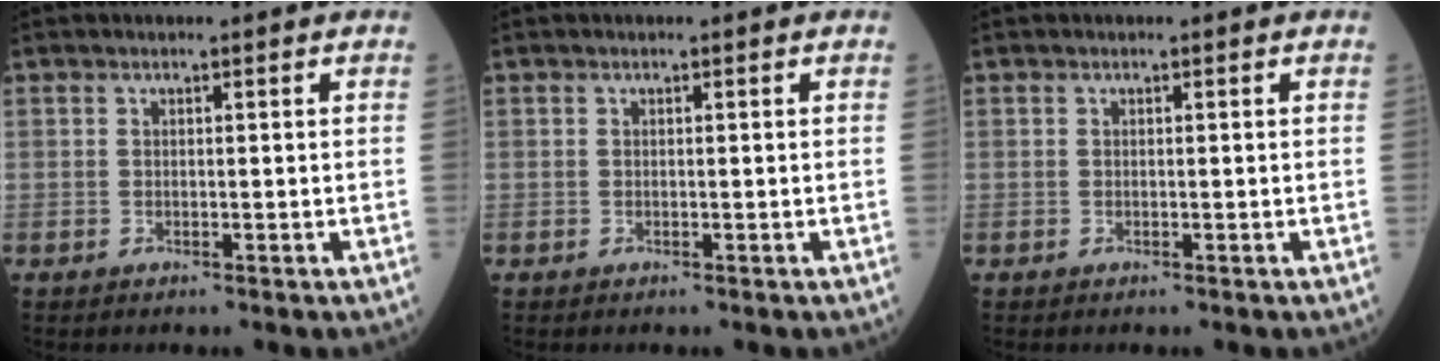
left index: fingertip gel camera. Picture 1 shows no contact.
{"total": 0.0}
{"total": 0.0}